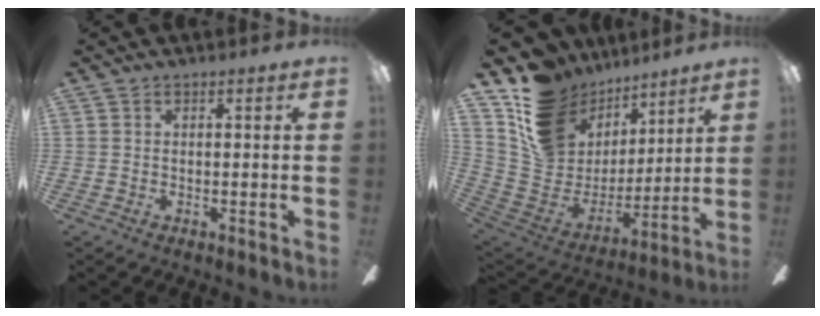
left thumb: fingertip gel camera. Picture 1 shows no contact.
{"total": 17.6, "force": [9.9, 13.2, 6.3], "torque": [-0.133, -0.059, 0.204]}